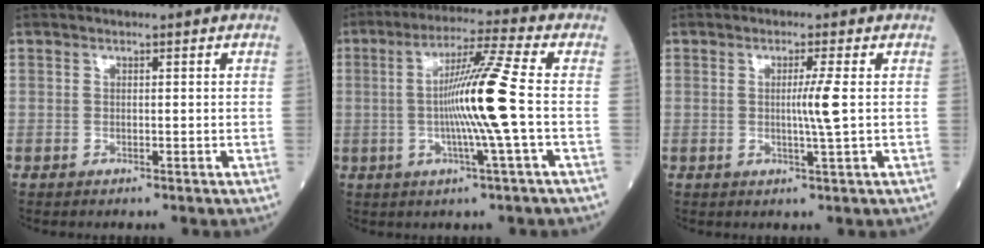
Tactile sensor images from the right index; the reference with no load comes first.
{"total": 11.1, "force": [-0.9, -2.1, 10.9], "torque": [-0.201, -0.004, -0.018]}
{"total": 3.4, "force": [0.1, -1.0, 3.3], "torque": [-0.058, -0.008, 0.002]}